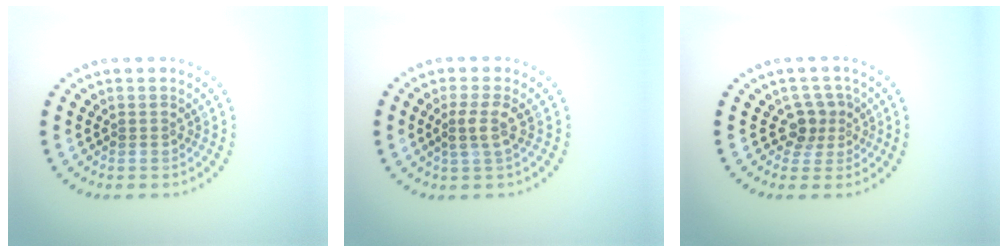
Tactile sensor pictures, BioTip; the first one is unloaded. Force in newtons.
{"total": 2.0, "press": 1.6, "slide": 1.1}
{"total": 2.4, "press": 1.8, "slide": 1.6}